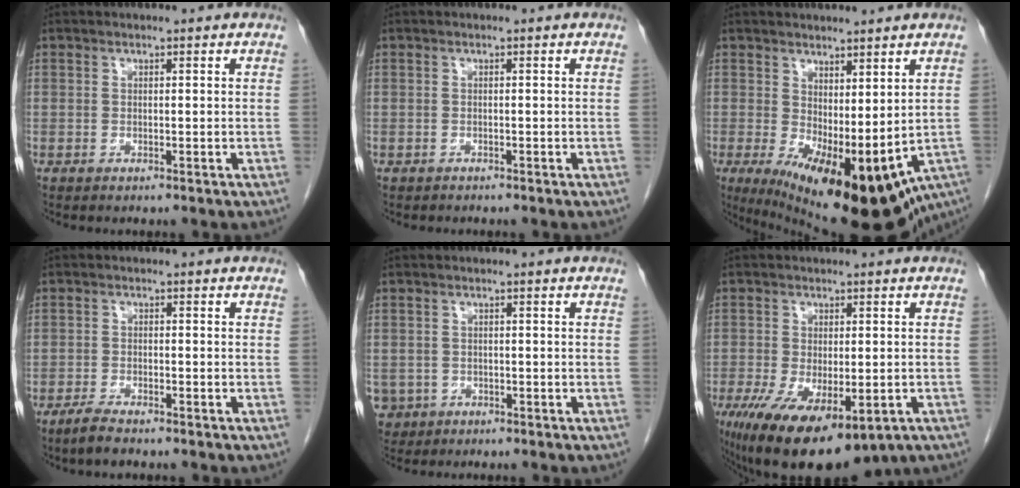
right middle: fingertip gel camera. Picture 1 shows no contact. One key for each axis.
{"total": 0.7, "fx": -0.6, "fy": 0.3, "fz": 0.0, "tx": -0.013, "ty": 0.000, "tz": -0.011}
{"total": 20.6, "fx": -5.9, "fy": 8.5, "fz": 17.9, "tx": -0.270, "ty": -0.033, "tz": -0.059}
{"total": 3.1, "fx": -2.5, "fy": 0.6, "fz": 1.8, "tx": -0.042, "ty": -0.005, "tz": -0.045}
{"total": 4.3, "fx": -2.2, "fy": 3.7, "fz": 0.6, "tx": -0.015, "ty": 0.005, "tz": -0.033}
{"total": 17.1, "fx": -10.0, "fy": 7.2, "fz": 11.8, "tx": -0.203, "ty": -0.033, "tz": -0.139}